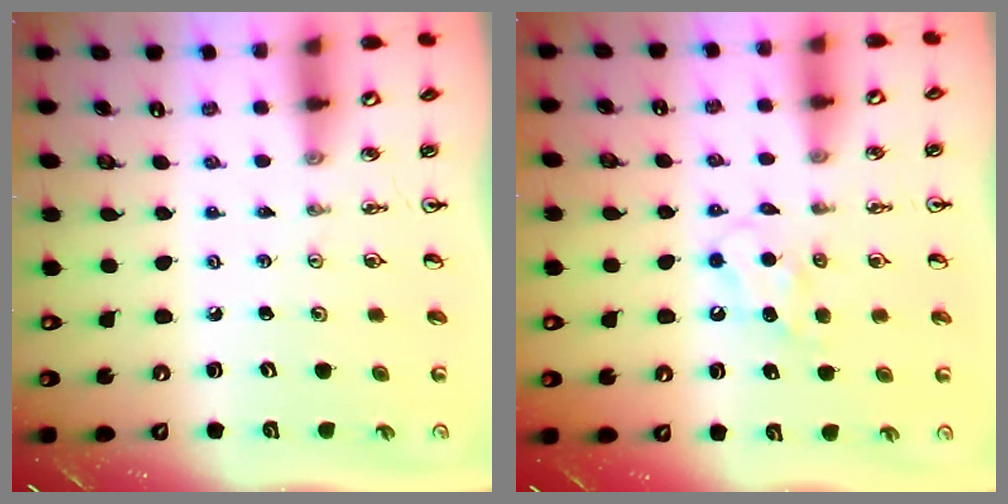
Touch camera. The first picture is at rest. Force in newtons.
{"total": 5.3, "press": 5.2, "slide": 0.8}